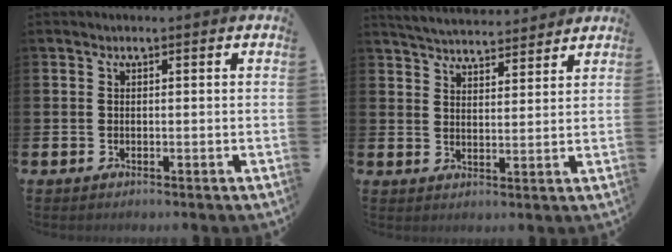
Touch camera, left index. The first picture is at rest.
{"total": 4.8, "force": [4.8, 0.4, 0.1], "torque": [-0.020, -0.026, 0.087]}